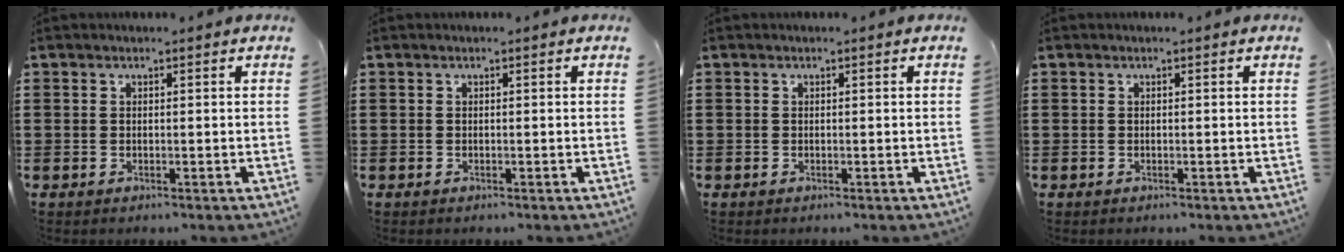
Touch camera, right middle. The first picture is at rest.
{"total": 0.0}
{"total": 0.0}
{"total": 0.0}